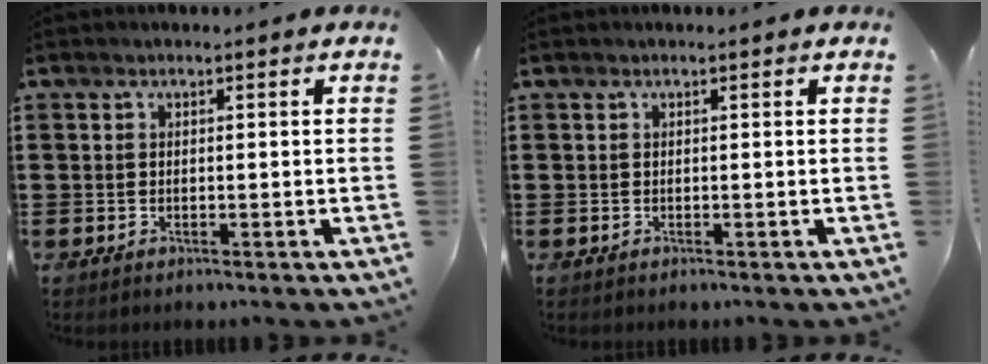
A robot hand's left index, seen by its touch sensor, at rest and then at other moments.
{"total": 0.0}